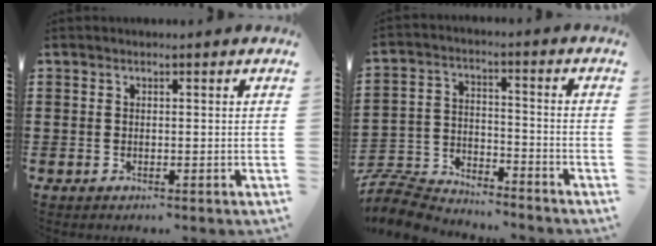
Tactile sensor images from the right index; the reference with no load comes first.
{"total": 7.9, "force": [-7.6, 1.7, 1.1], "torque": [-0.042, 0.008, -0.157]}